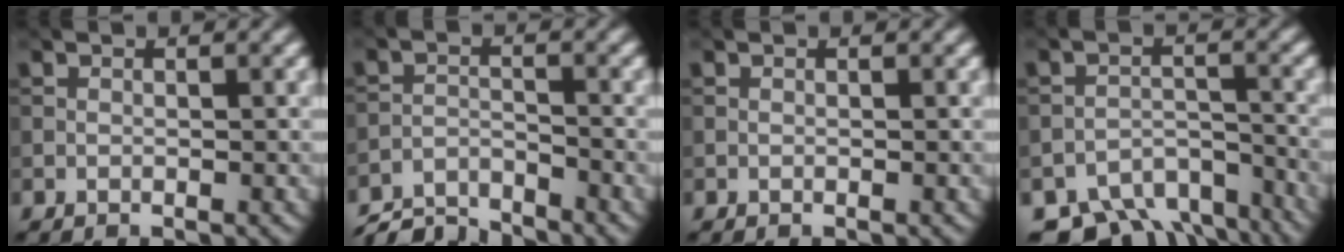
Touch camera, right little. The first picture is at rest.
{"total": 5.1, "force": [-4.9, 1.0, 1.2], "torque": [-0.023, -0.010, -0.099]}
{"total": 0.0}
{"total": 9.5, "force": [-8.3, 3.8, 2.7], "torque": [-0.030, -0.017, -0.115]}